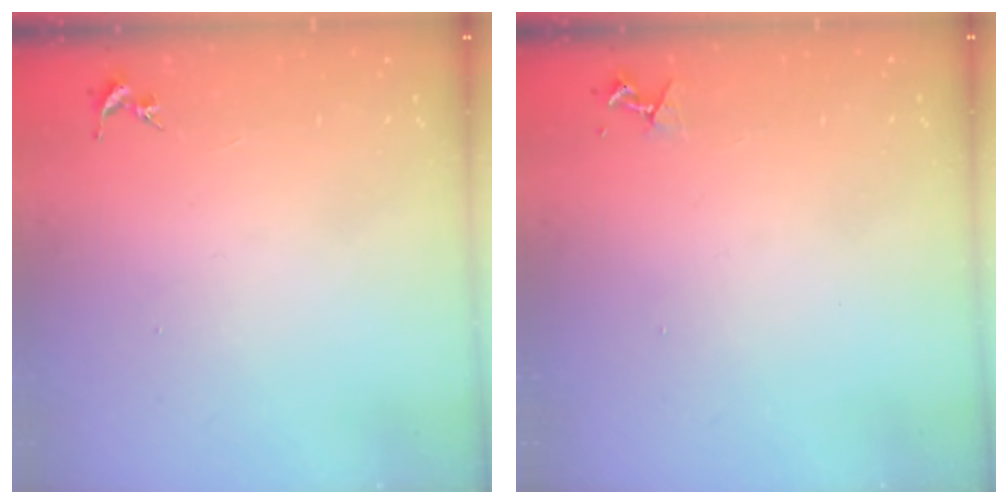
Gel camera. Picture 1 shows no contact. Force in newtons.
{"total": 3.8, "press": 3.7, "slide": 0.6}